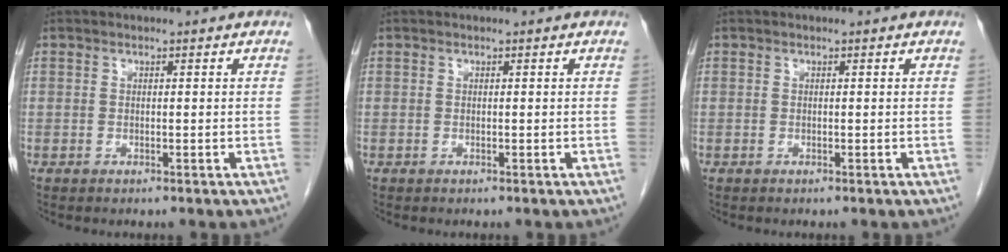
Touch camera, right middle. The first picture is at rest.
{"total": 0.0}
{"total": 0.0}